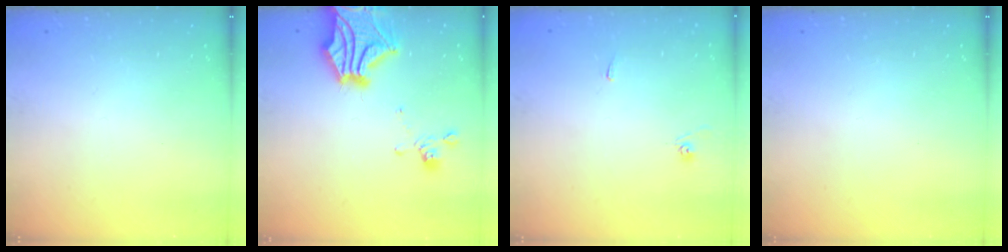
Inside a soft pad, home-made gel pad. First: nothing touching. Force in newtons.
{"total": 6.6, "press": 6.0, "slide": 2.9}
{"total": 4.0, "press": 4.0, "slide": 0.3}
{"total": 0.0}